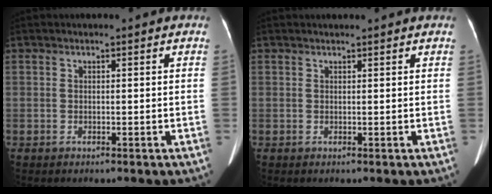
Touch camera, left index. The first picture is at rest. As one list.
[{"total": 2.0, "force": [1.9, 0.1, 0.6], "torque": [-0.012, 0.015, 0.025]}]